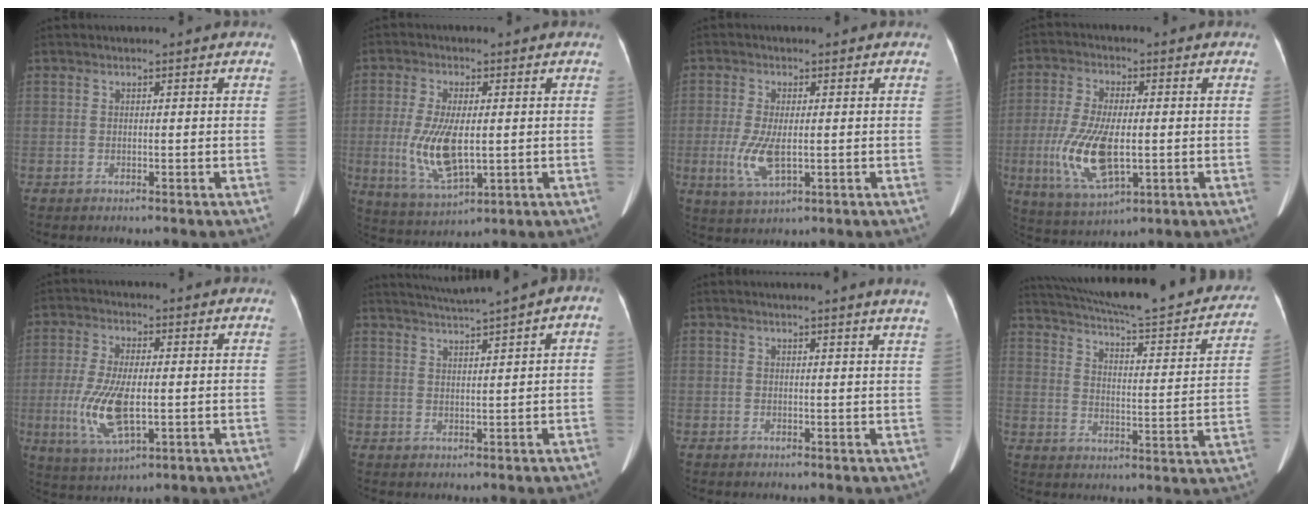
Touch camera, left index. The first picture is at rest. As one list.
[{"total": 9.3, "force": [-0.6, 3.3, 8.7], "torque": [-0.189, -0.013, -0.003]}, {"total": 5.7, "force": [-0.9, 2.0, 5.3], "torque": [-0.121, -0.015, -0.012]}, {"total": 11.2, "force": [-1.9, 4.0, 10.3], "torque": [-0.224, -0.011, -0.026]}, {"total": 9.3, "force": [-1.4, 3.0, 8.7], "torque": [-0.194, -0.014, -0.020]}, {"total": 5.9, "force": [3.7, -0.1, 4.6], "torque": [-0.073, 0.023, 0.060]}, {"total": 4.9, "force": [4.3, -0.9, 2.1], "torque": [-0.025, -0.004, 0.034]}, {"total": 29.7, "force": [25.6, 4.6, 14.3], "torque": [-0.227, -0.034, 0.324]}]